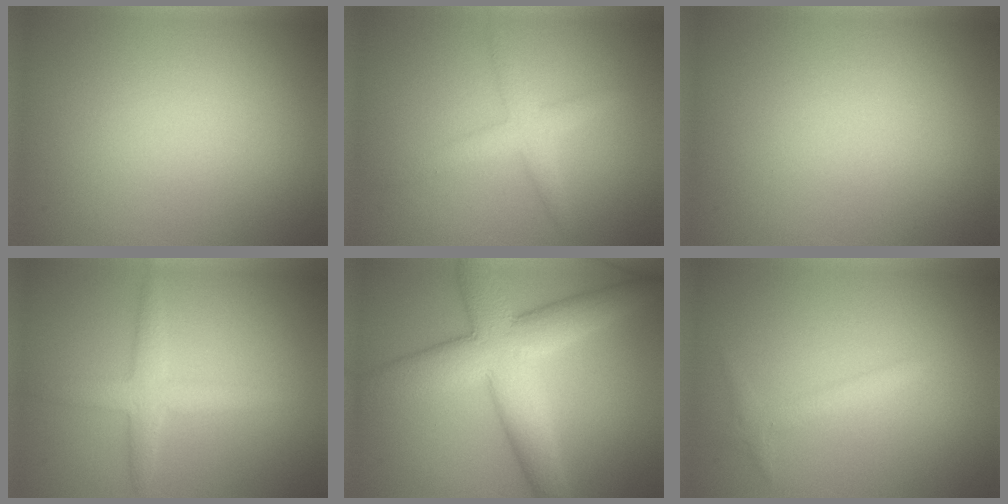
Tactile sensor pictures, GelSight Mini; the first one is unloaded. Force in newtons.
{"total": 2.5, "press": 2.5, "slide": 0.0}
{"total": 0.0}
{"total": 3.0, "press": 3.0, "slide": 0.1}
{"total": 8.7, "press": 8.6, "slide": 0.4}
{"total": 1.3, "press": 1.3, "slide": 0.0}